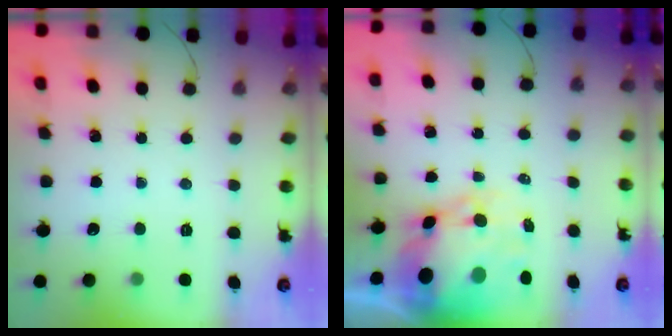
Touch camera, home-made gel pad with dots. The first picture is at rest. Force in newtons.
{"total": 13.3, "press": 12.9, "slide": 3.1}